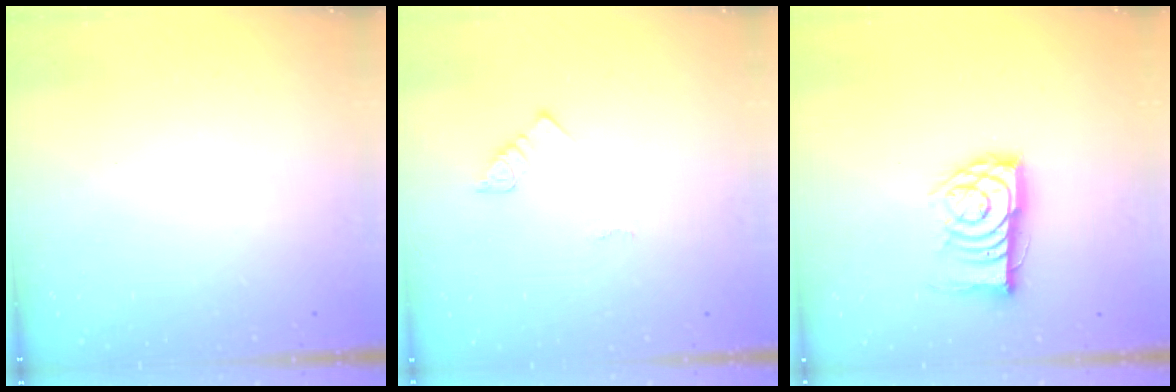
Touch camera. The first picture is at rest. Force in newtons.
{"total": 2.0, "press": 2.0, "slide": 0.4}
{"total": 11.9, "press": 11.9, "slide": 0.8}